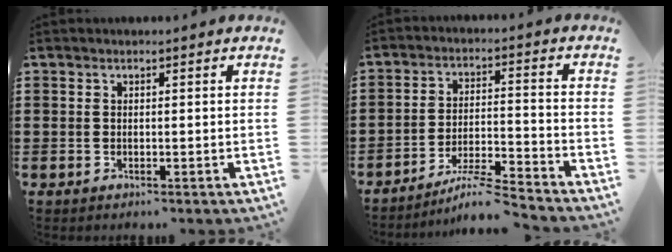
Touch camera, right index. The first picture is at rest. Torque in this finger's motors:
{"motor_torque": [0.16, -0.17, 0.05, 0.02]}